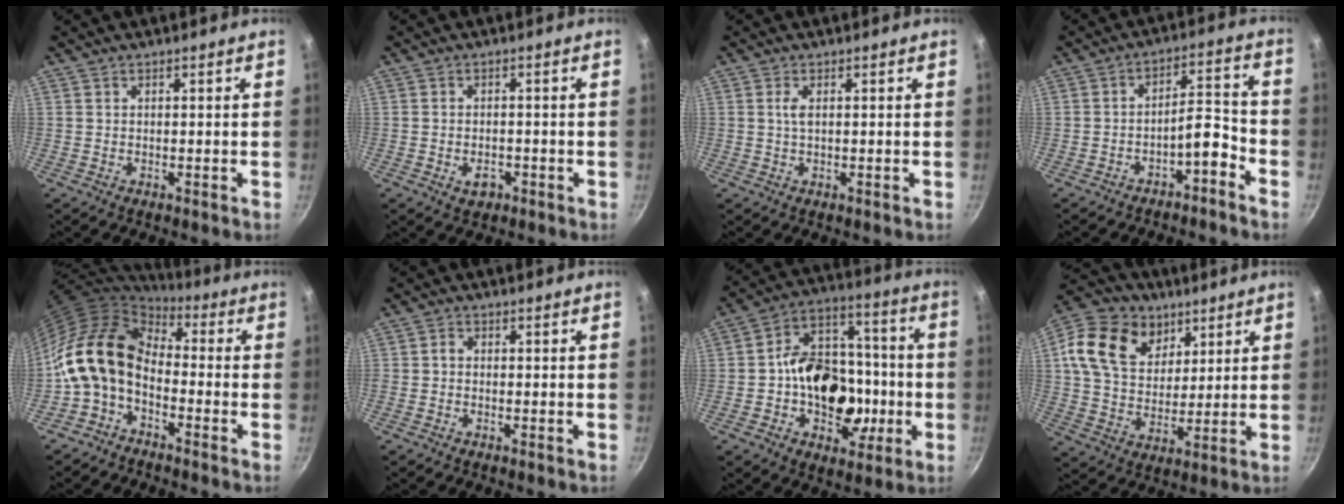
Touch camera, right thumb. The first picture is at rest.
{"total": 3.1, "force": [-1.3, 2.1, 1.8], "torque": [-0.023, 0.010, -0.017]}
{"total": 1.7, "force": [0.4, 0.7, 1.5], "torque": [-0.033, 0.001, 0.010]}
{"total": 6.4, "force": [-4.1, 2.1, 4.5], "torque": [-0.057, 0.058, -0.057]}
{"total": 14.1, "force": [-2.1, 9.9, 9.9], "torque": [-0.176, 0.040, -0.059]}
{"total": 1.2, "force": [-0.3, 1.0, 0.6], "torque": [-0.010, 0.007, -0.008]}
{"total": 20.3, "force": [-3.4, 14.8, 13.5], "torque": [-0.161, 0.040, -0.060]}
{"total": 19.0, "force": [8.2, 14.0, 10.0], "torque": [-0.168, -0.010, 0.141]}